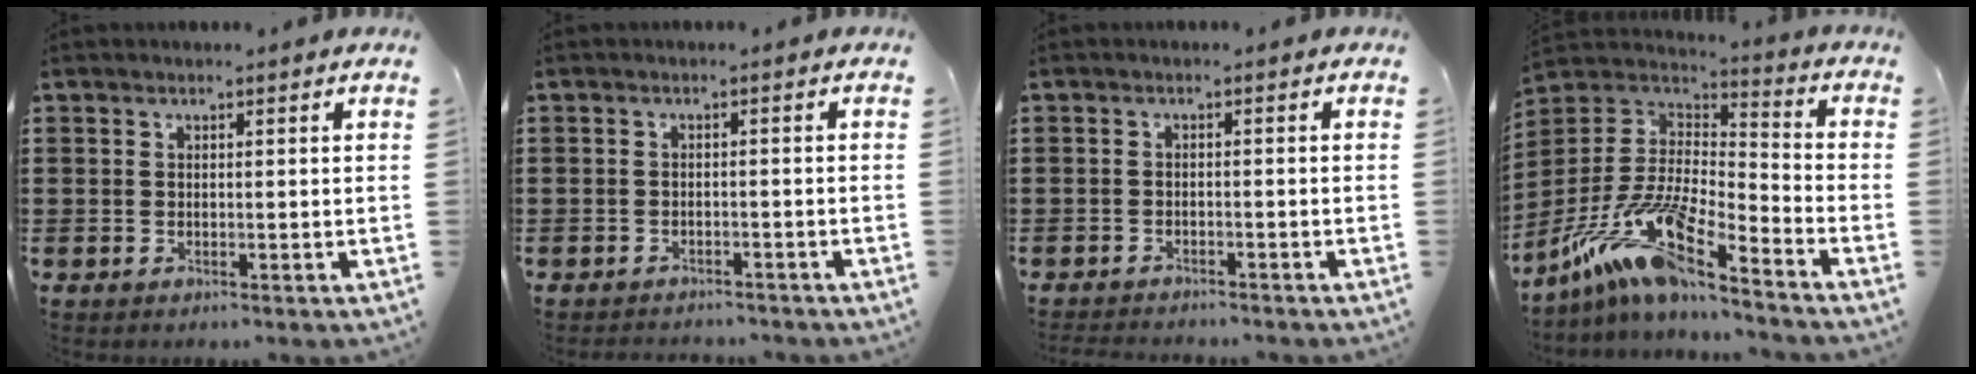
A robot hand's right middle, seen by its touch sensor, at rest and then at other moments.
{"total": 1.5, "force": [-1.5, 0.1, -0.1], "torque": [-0.004, 0.000, -0.033]}
{"total": 1.6, "force": [-1.6, 0.0, 0.1], "torque": [-0.007, -0.001, -0.032]}
{"total": 13.6, "force": [-9.8, 2.4, 9.1], "torque": [-0.211, -0.001, -0.200]}